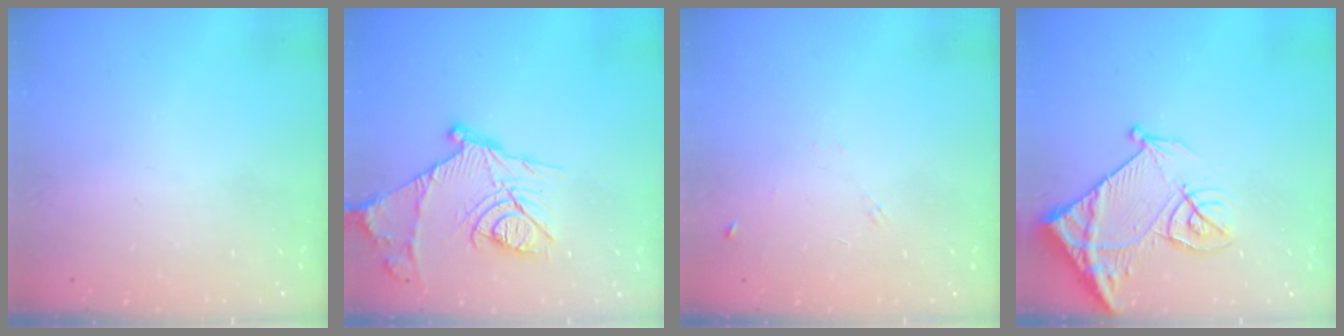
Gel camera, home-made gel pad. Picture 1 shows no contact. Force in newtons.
{"total": 17.6, "press": 17.6, "slide": 1.2}
{"total": 5.7, "press": 5.6, "slide": 0.7}
{"total": 13.7, "press": 13.6, "slide": 1.6}